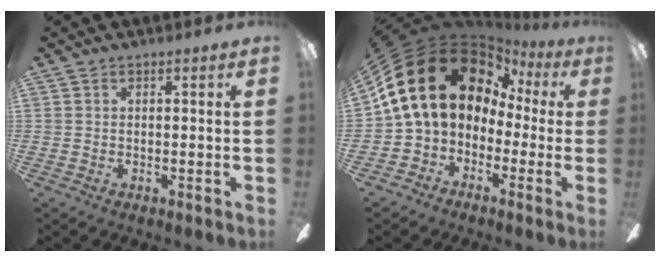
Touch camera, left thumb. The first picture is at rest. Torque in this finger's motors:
{"motor_torque": [0.16, 3.24, 2.37, -0.40, 0.35]}